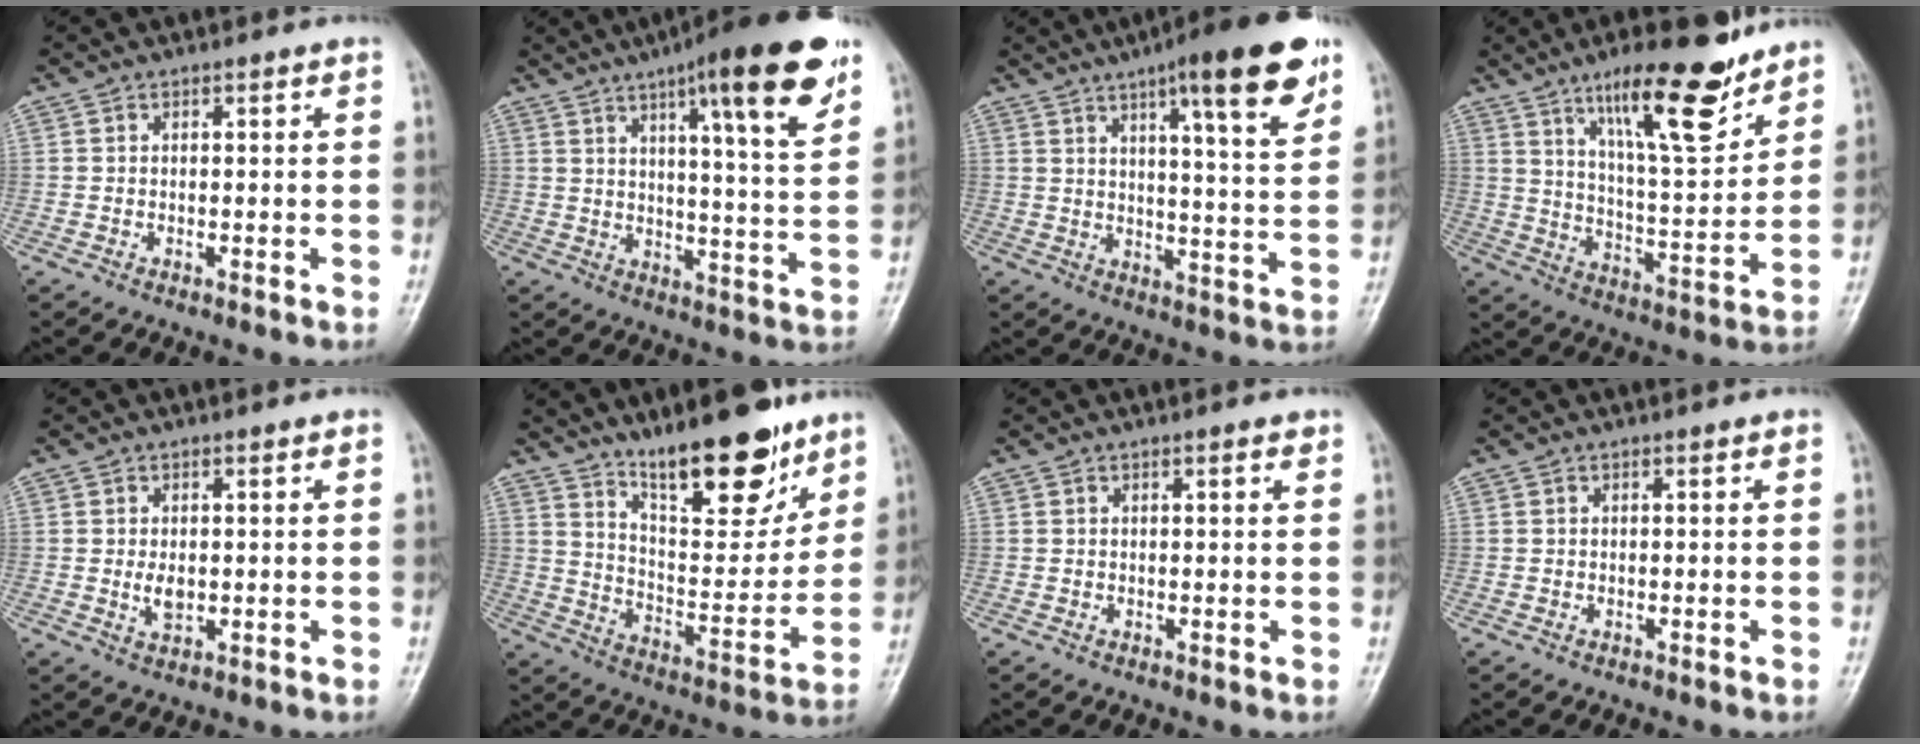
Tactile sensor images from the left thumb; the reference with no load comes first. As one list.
[{"total": 19.0, "force": [10.6, 3.2, 15.5], "torque": [-0.198, -0.040, 0.152]}, {"total": 17.0, "force": [9.7, 3.1, 13.7], "torque": [-0.173, -0.039, 0.138]}, {"total": 17.3, "force": [11.5, 4.5, 12.1], "torque": [-0.166, -0.071, 0.194]}, {"total": 2.9, "force": [0.1, 1.8, 2.3], "torque": [-0.037, -0.006, 0.005]}, {"total": 17.9, "force": [12.8, 5.7, 11.1], "torque": [-0.124, -0.090, 0.216]}, {"total": 1.1, "force": [0.7, 0.2, 0.9], "torque": [-0.011, -0.002, 0.008]}, {"total": 0.0}]